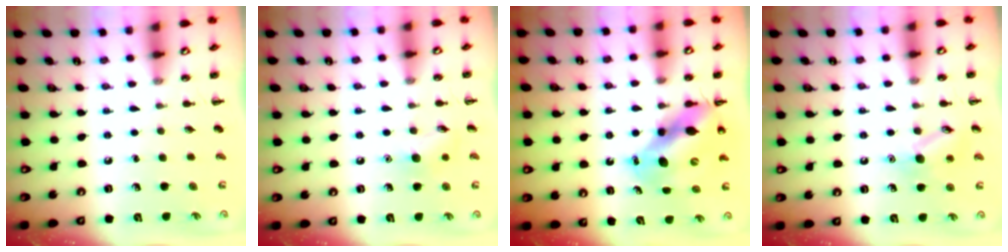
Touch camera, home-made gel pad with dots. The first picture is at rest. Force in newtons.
{"total": 7.2, "press": 7.2, "slide": 0.5}
{"total": 11.9, "press": 11.4, "slide": 3.5}
{"total": 10.1, "press": 10.0, "slide": 0.9}